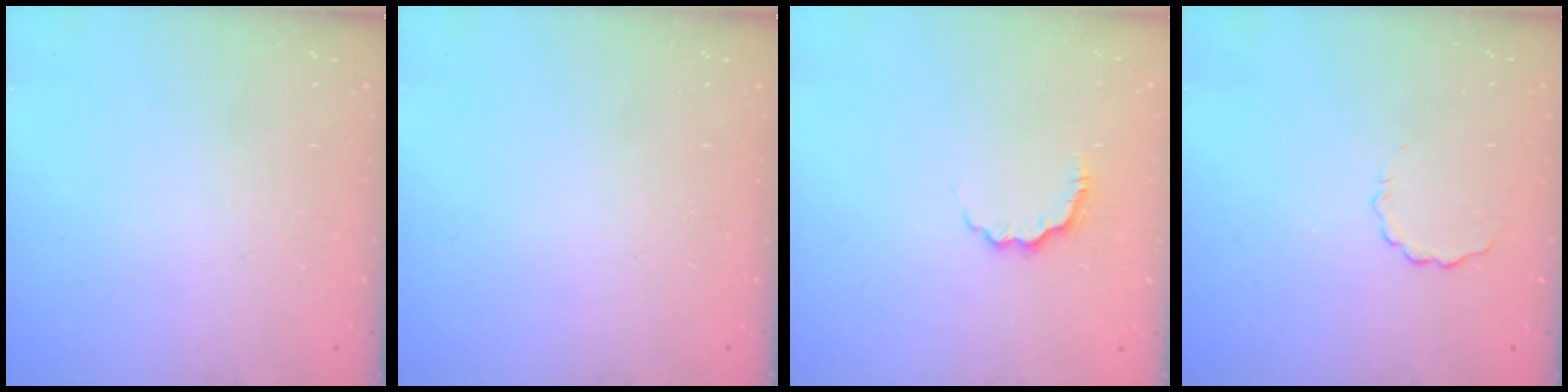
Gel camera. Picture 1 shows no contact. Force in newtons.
{"total": 0.0}
{"total": 4.2, "press": 4.1, "slide": 0.9}
{"total": 2.6, "press": 2.5, "slide": 0.8}